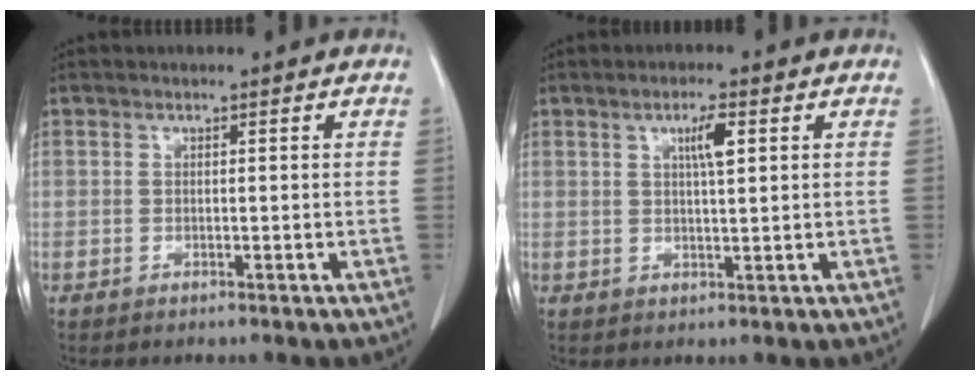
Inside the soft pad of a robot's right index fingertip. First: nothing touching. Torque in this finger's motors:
{"motor_torque": [0.20, 0.06, 0.07, 0.02]}